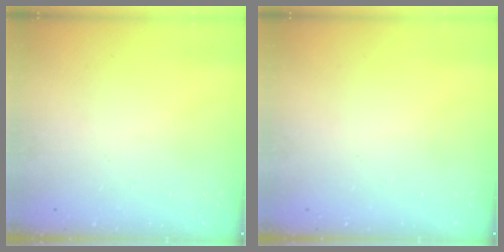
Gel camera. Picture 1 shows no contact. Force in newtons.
{"total": 0.0}